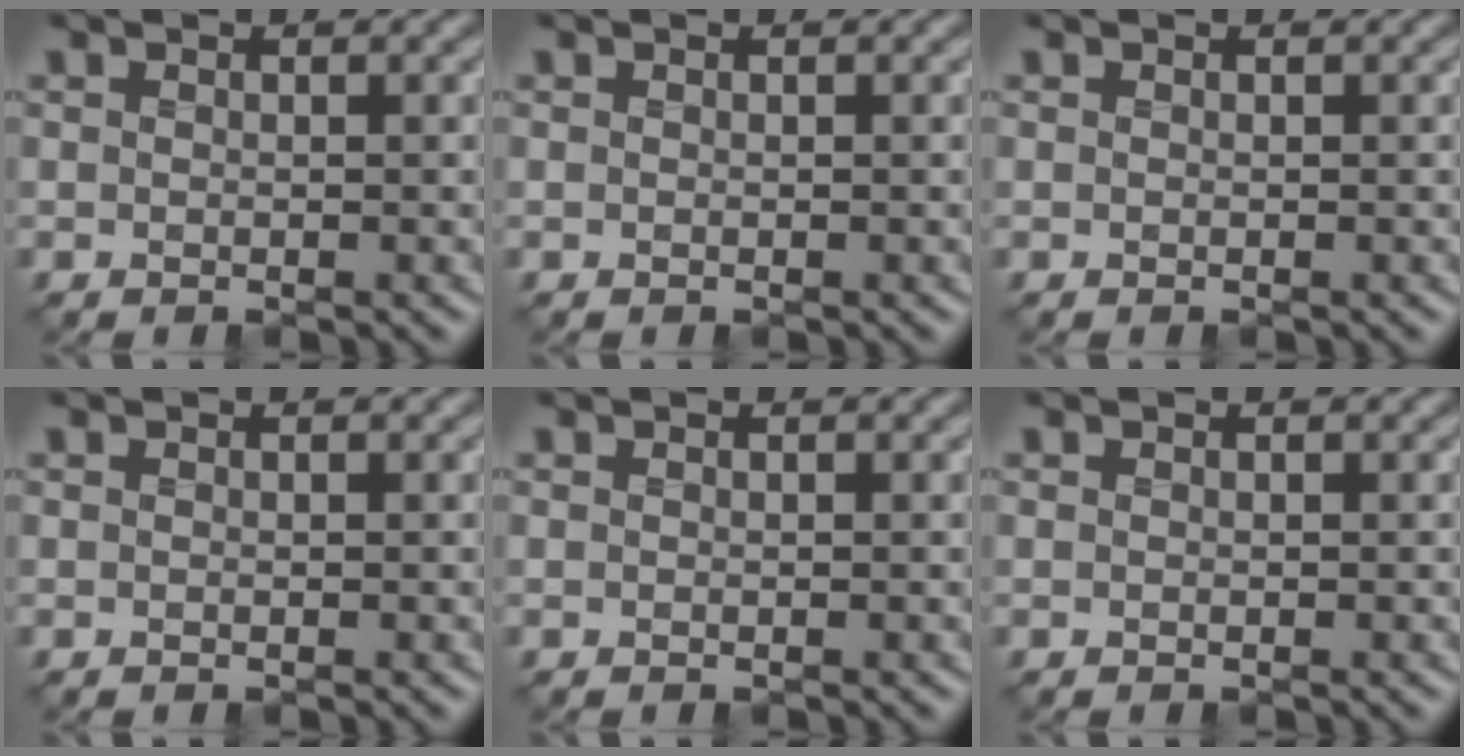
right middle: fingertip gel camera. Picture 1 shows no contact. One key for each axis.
{"total": 0.0}
{"total": 0.0}
{"total": 0.0}
{"total": 0.0}
{"total": 0.0}